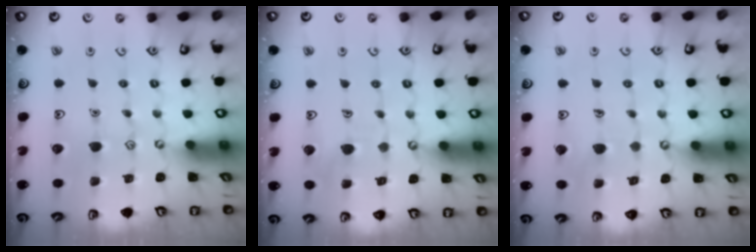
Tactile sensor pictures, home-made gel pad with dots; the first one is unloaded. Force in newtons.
{"total": 5.4, "press": 5.4, "slide": 0.3}
{"total": 5.6, "press": 5.6, "slide": 0.4}